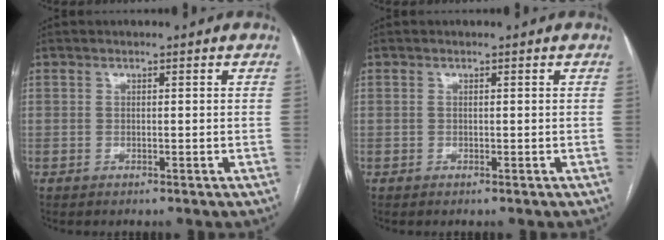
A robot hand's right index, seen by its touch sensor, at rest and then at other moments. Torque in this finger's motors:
{"motor_torque": [0.00, -0.06, 0.02, 0.01]}